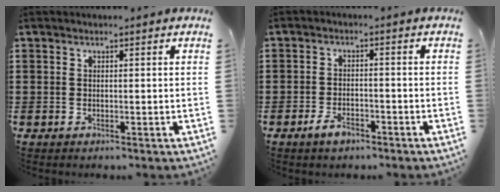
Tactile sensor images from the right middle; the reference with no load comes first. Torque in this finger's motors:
{"motor_torque": [1.18, -0.34, 0.03, 0.05]}